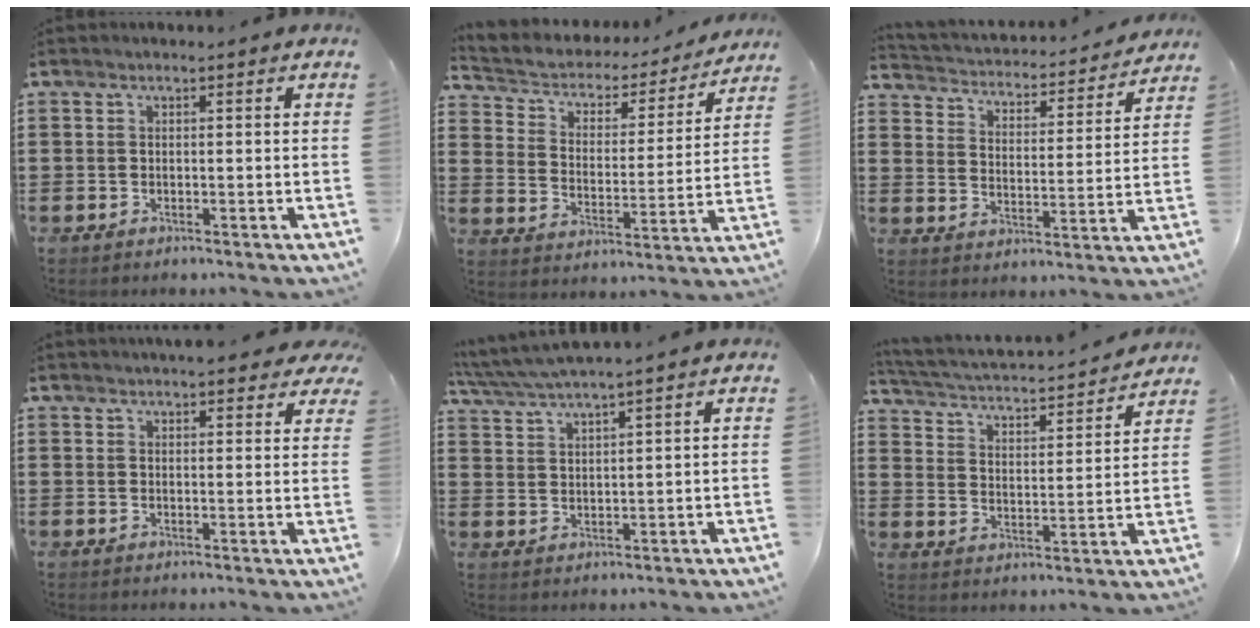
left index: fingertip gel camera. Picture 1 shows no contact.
{"total": 3.2, "force": [2.7, 1.7, 0.5], "torque": [-0.032, -0.022, 0.035]}
{"total": 2.5, "force": [2.4, 0.3, 0.0], "torque": [-0.021, -0.027, 0.031]}
{"total": 3.9, "force": [3.7, 0.5, 1.2], "torque": [-0.018, -0.012, 0.065]}
{"total": 3.6, "force": [3.2, -0.4, 1.5], "torque": [-0.041, -0.012, 0.057]}
{"total": 2.7, "force": [2.5, 0.1, 0.9], "torque": [-0.037, -0.028, 0.030]}